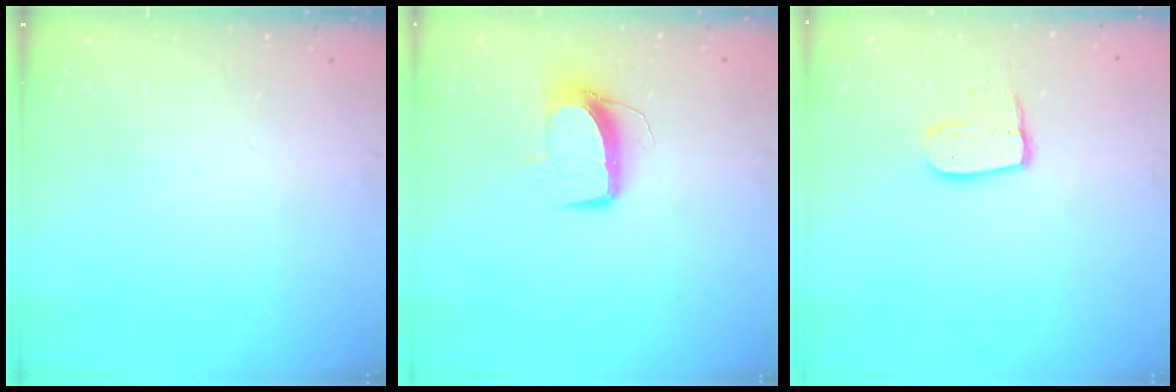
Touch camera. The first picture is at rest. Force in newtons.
{"total": 10.2, "press": 10.2, "slide": 0.5}
{"total": 8.9, "press": 8.8, "slide": 0.5}